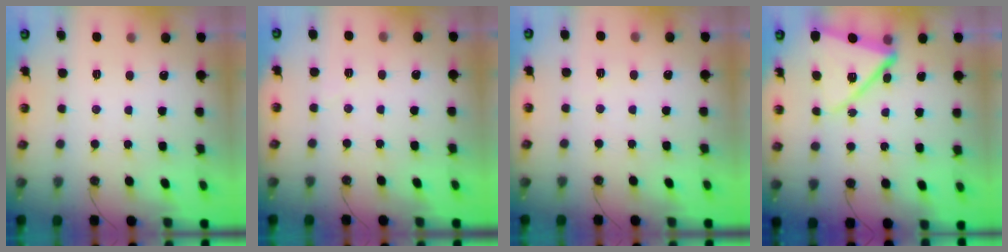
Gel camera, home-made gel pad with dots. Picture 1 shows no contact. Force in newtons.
{"total": 2.1, "press": 1.9, "slide": 0.7}
{"total": 2.5, "press": 1.2, "slide": 2.2}
{"total": 13.2, "press": 13.2, "slide": 1.0}